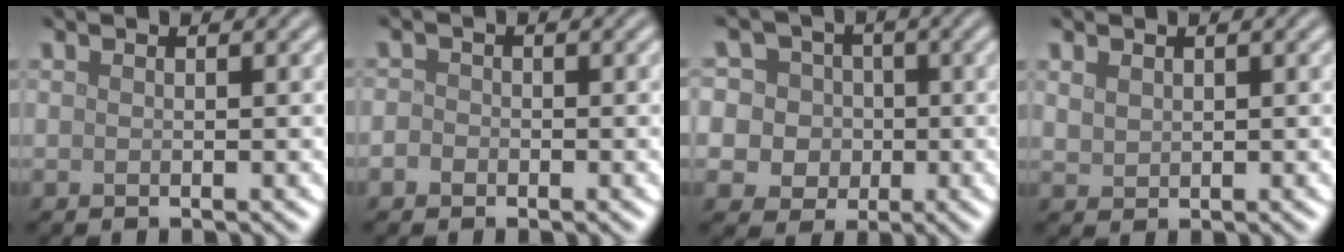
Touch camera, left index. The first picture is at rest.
{"total": 1.3, "force": [-0.4, 1.1, 0.4], "torque": [0.001, 0.000, -0.015]}
{"total": 8.1, "force": [1.6, 7.4, 2.9], "torque": [-0.055, 0.034, 0.004]}
{"total": 1.3, "force": [0.7, 0.9, 0.6], "torque": [-0.012, 0.000, 0.019]}